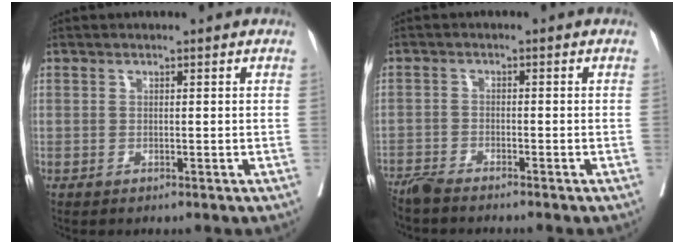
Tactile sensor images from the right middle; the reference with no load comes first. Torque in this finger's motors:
{"motor_torque": [-0.29, -0.35, 0.08, 0.04]}